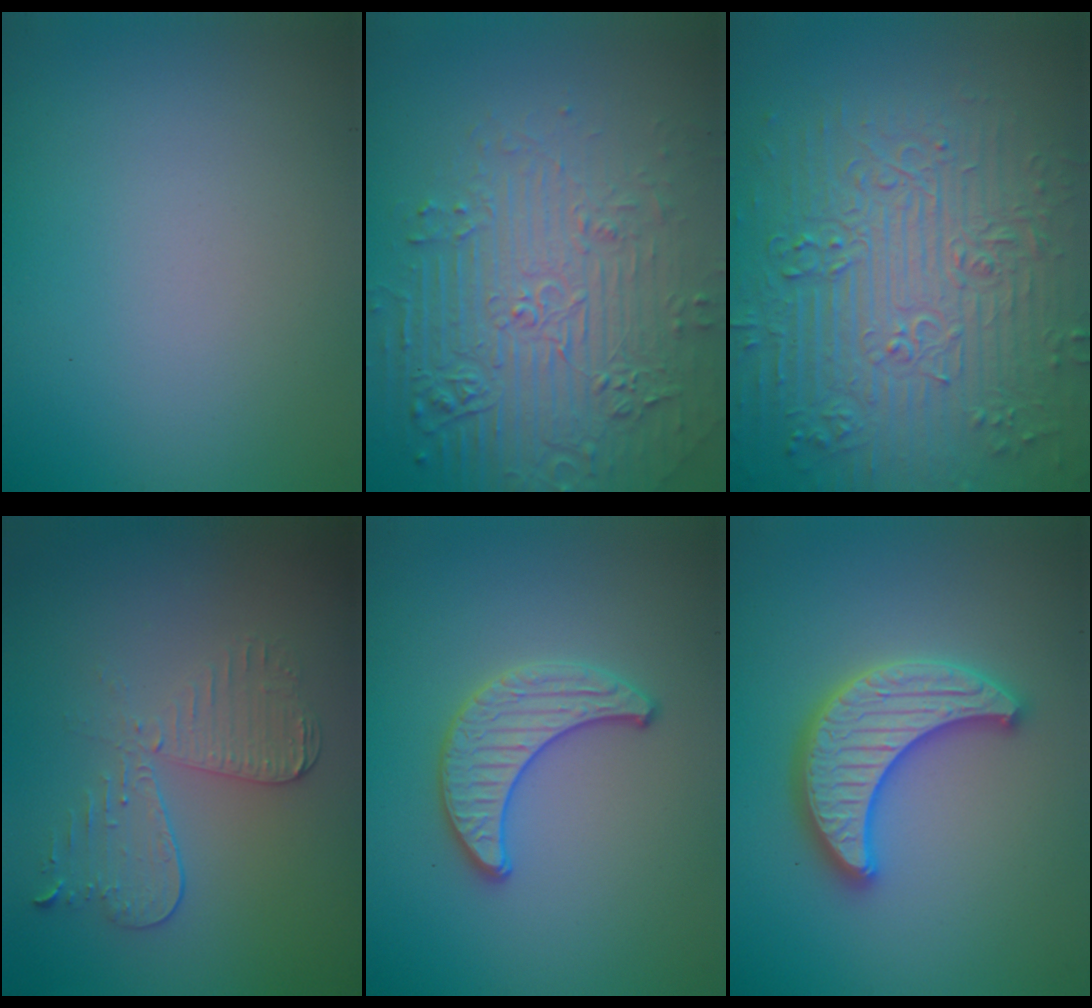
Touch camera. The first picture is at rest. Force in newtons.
{"total": 7.5, "press": 5.5, "slide": 5.1}
{"total": 9.1, "press": 6.6, "slide": 6.3}
{"total": 3.5, "press": 3.1, "slide": 1.7}
{"total": 2.4, "press": 2.4, "slide": 0.1}
{"total": 4.4, "press": 4.3, "slide": 0.9}